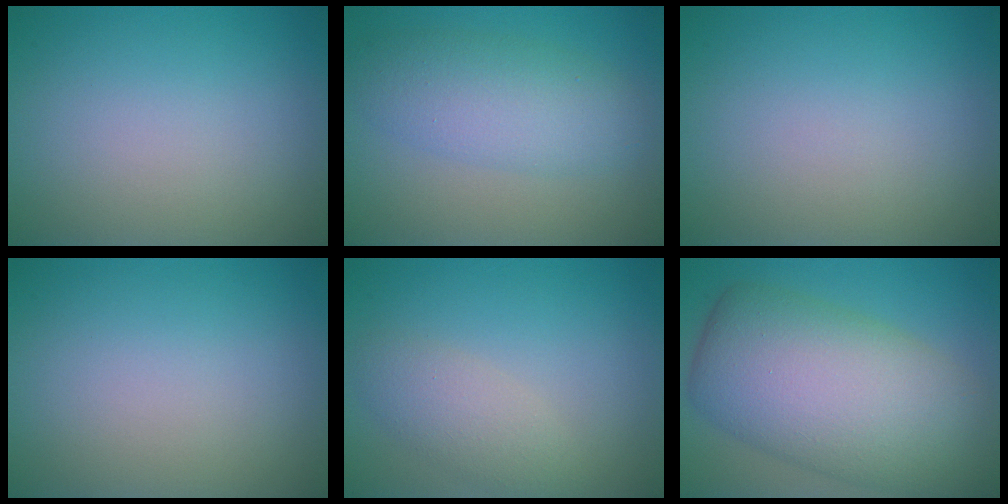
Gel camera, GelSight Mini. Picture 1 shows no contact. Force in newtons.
{"total": 5.1, "press": 5.1, "slide": 0.0}
{"total": 0.0}
{"total": 0.0}
{"total": 2.8, "press": 2.8, "slide": 0.2}
{"total": 12.1, "press": 12.1, "slide": 0.4}